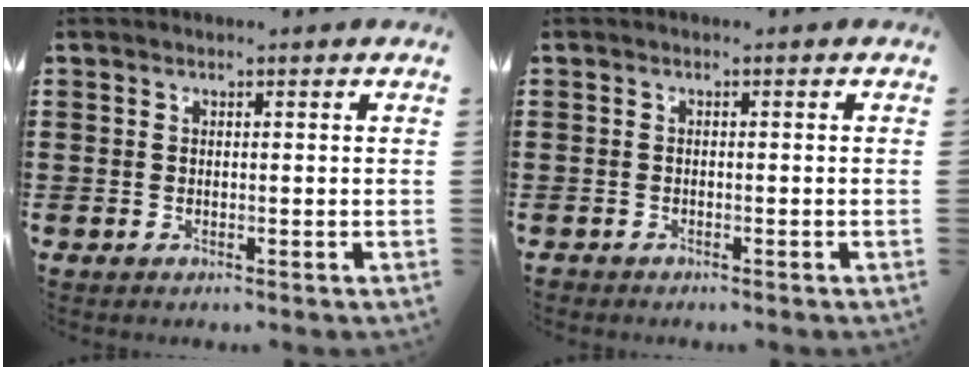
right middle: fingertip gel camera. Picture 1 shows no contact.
{"total": 0.8, "force": [-0.7, 0.3, -0.1], "torque": [0.000, 0.004, -0.017]}